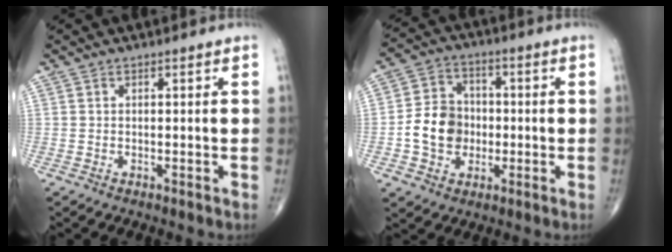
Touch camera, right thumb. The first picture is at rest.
{"total": 10.2, "force": [-1.5, 8.4, 5.5], "torque": [-0.074, 0.023, -0.034]}